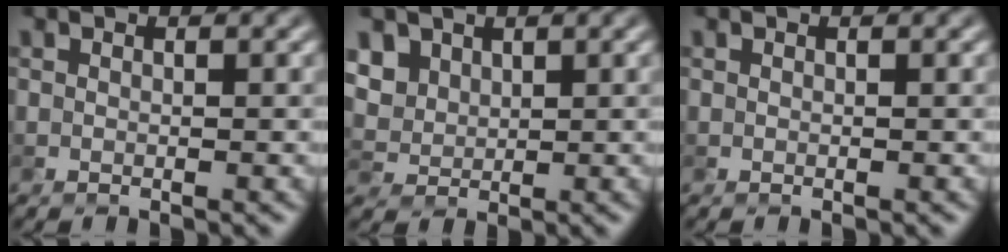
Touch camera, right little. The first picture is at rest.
{"total": 4.6, "force": [2.4, 3.3, 1.9], "torque": [-0.071, 0.004, 0.062]}
{"total": 0.0}